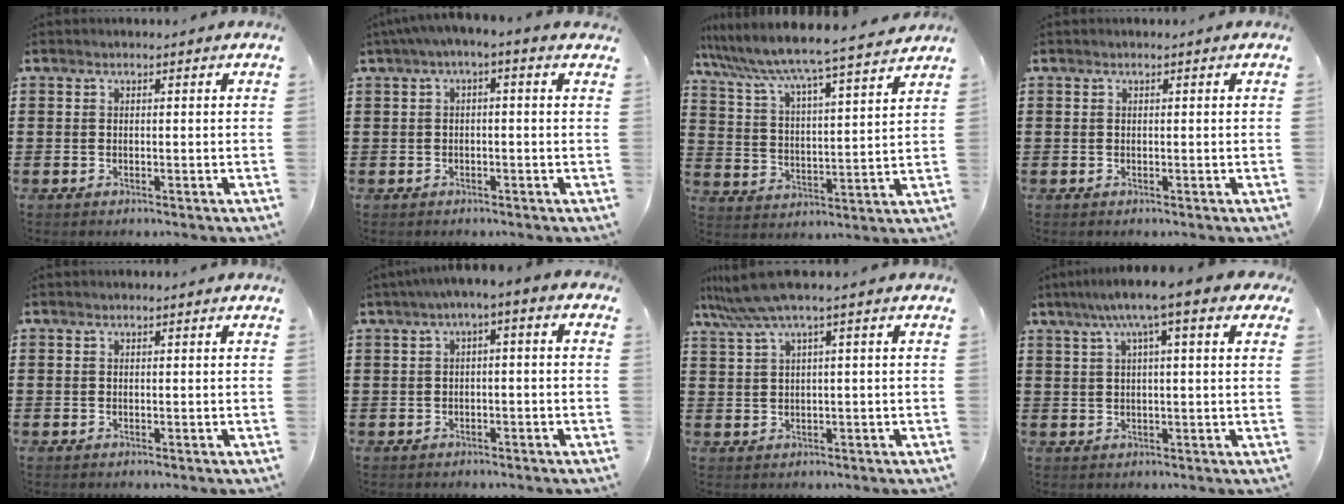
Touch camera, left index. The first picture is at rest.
{"total": 1.8, "force": [-1.1, 0.1, 1.5], "torque": [-0.023, -0.001, -0.024]}
{"total": 5.5, "force": [5.2, -0.6, 1.6], "torque": [-0.060, -0.047, 0.079]}
{"total": 0.0}
{"total": 0.0}
{"total": 2.7, "force": [-1.9, 0.4, 1.9], "torque": [-0.033, 0.004, -0.042]}
{"total": 4.3, "force": [1.9, -0.3, 3.9], "torque": [-0.086, -0.010, 0.031]}
{"total": 7.2, "force": [3.8, 0.5, 6.1], "torque": [-0.128, 0.007, 0.063]}